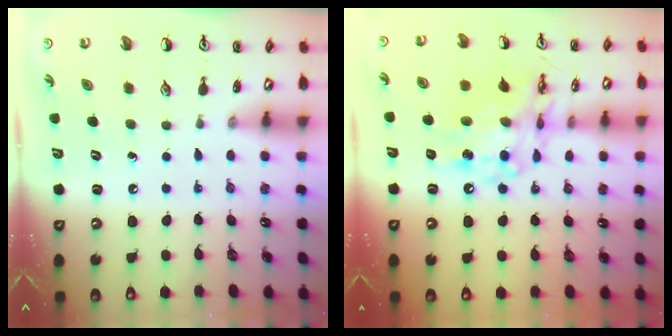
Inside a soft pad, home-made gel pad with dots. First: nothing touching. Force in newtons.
{"total": 13.6, "press": 13.5, "slide": 1.0}